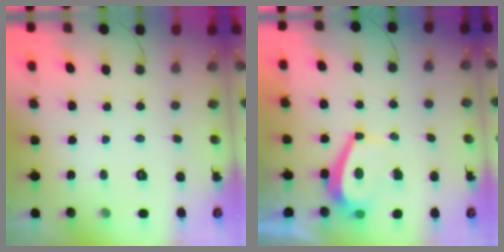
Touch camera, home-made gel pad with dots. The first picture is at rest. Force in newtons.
{"total": 5.4, "press": 5.4, "slide": 0.4}